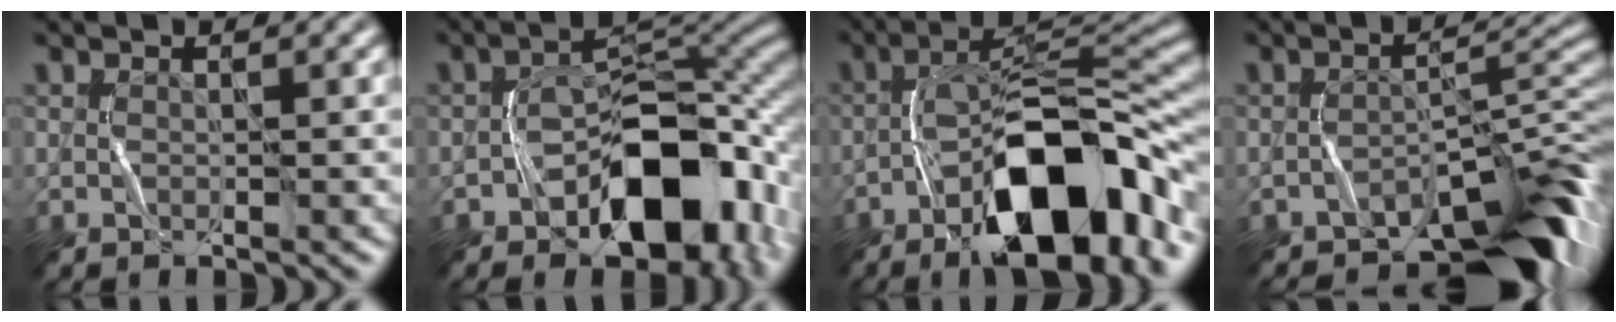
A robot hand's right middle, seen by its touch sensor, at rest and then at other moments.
{"total": 10.4, "force": [-4.7, 6.0, 7.1], "torque": [-0.081, 0.027, -0.076]}
{"total": 13.5, "force": [-7.2, 4.7, 10.5], "torque": [-0.152, 0.026, -0.120]}
{"total": 8.6, "force": [-6.4, 3.1, 4.7], "torque": [-0.040, 0.008, -0.106]}